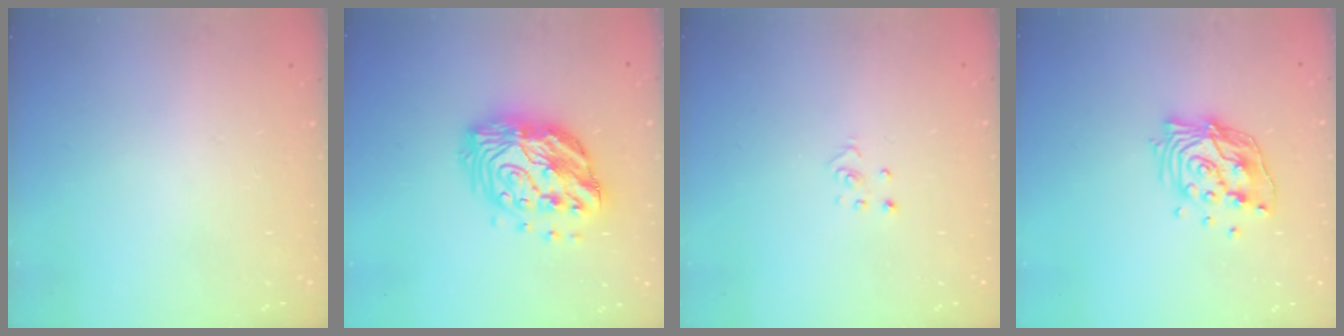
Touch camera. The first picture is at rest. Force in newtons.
{"total": 16.6, "press": 16.5, "slide": 1.5}
{"total": 2.3, "press": 2.3, "slide": 0.2}
{"total": 13.1, "press": 13.1, "slide": 1.2}